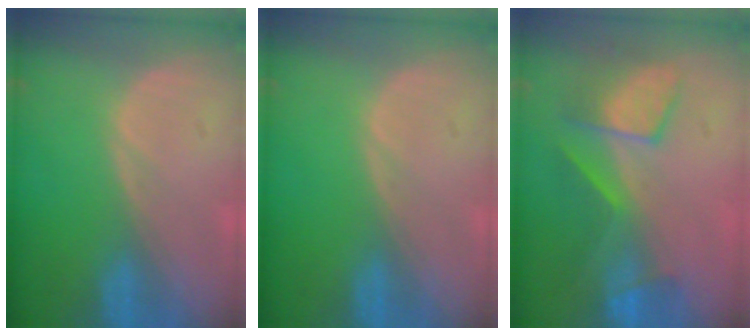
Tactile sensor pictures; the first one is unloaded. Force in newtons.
{"total": 0.0}
{"total": 8.0, "press": 7.5, "slide": 2.5}